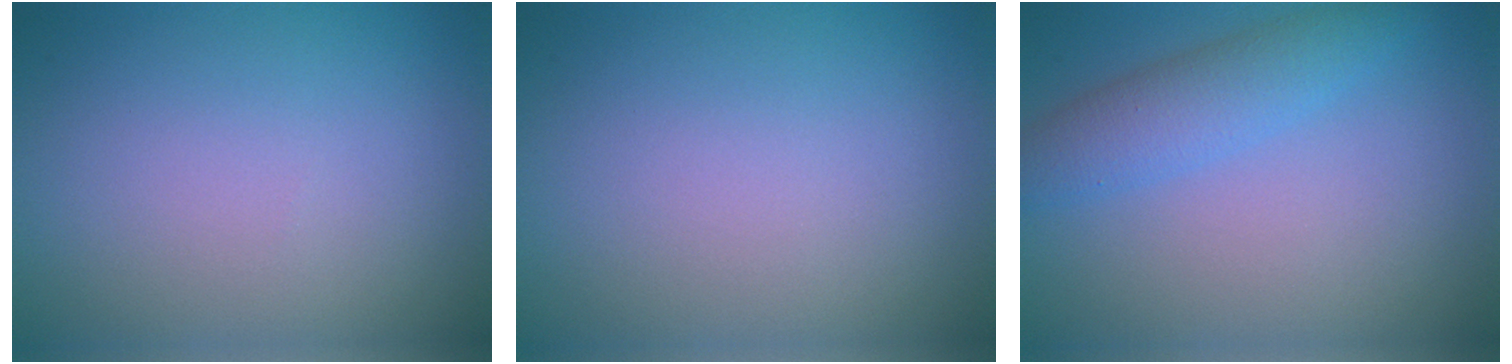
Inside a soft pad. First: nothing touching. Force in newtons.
{"total": 0.0}
{"total": 3.3, "press": 3.3, "slide": 0.1}